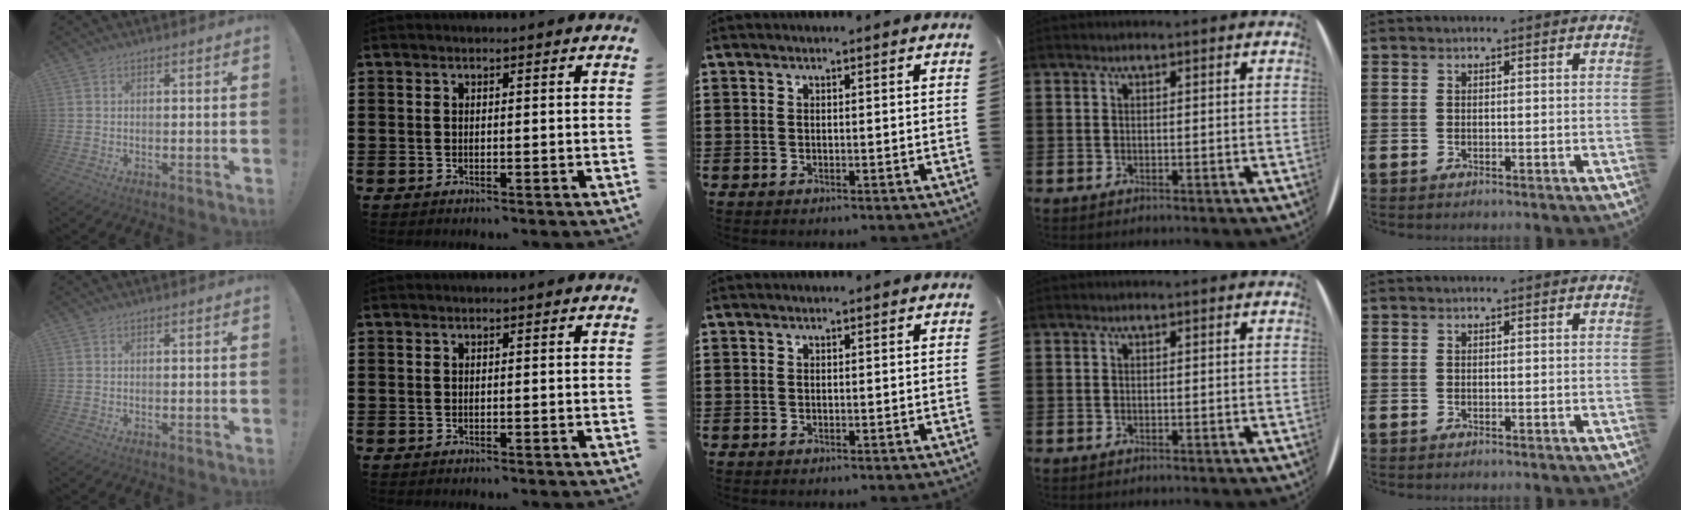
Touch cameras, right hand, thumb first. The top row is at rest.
{}